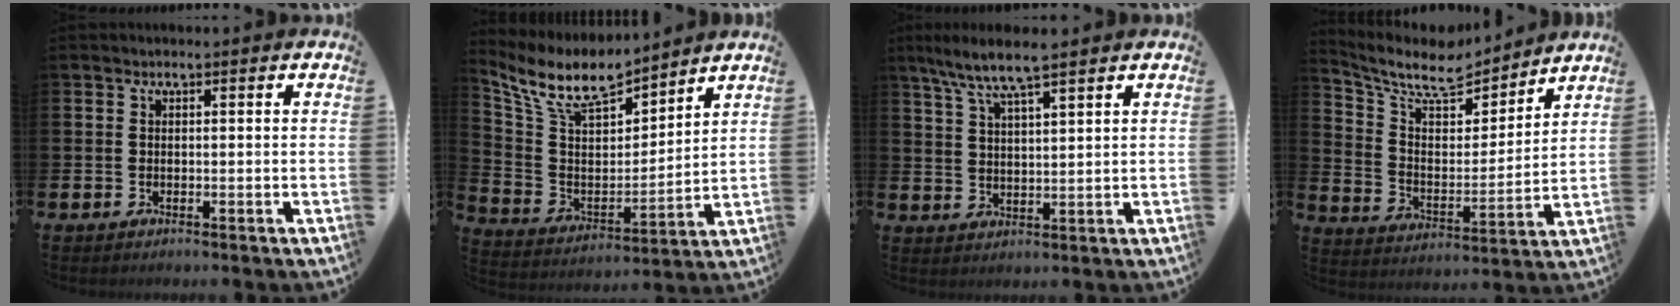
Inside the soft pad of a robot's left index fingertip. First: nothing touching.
{"total": 9.7, "force": [8.5, 3.1, 3.5], "torque": [-0.117, -0.053, 0.151]}
{"total": 6.4, "force": [5.5, 0.4, 3.2], "torque": [-0.084, -0.013, 0.099]}
{"total": 8.8, "force": [7.8, 2.9, 2.9], "torque": [-0.095, -0.055, 0.136]}